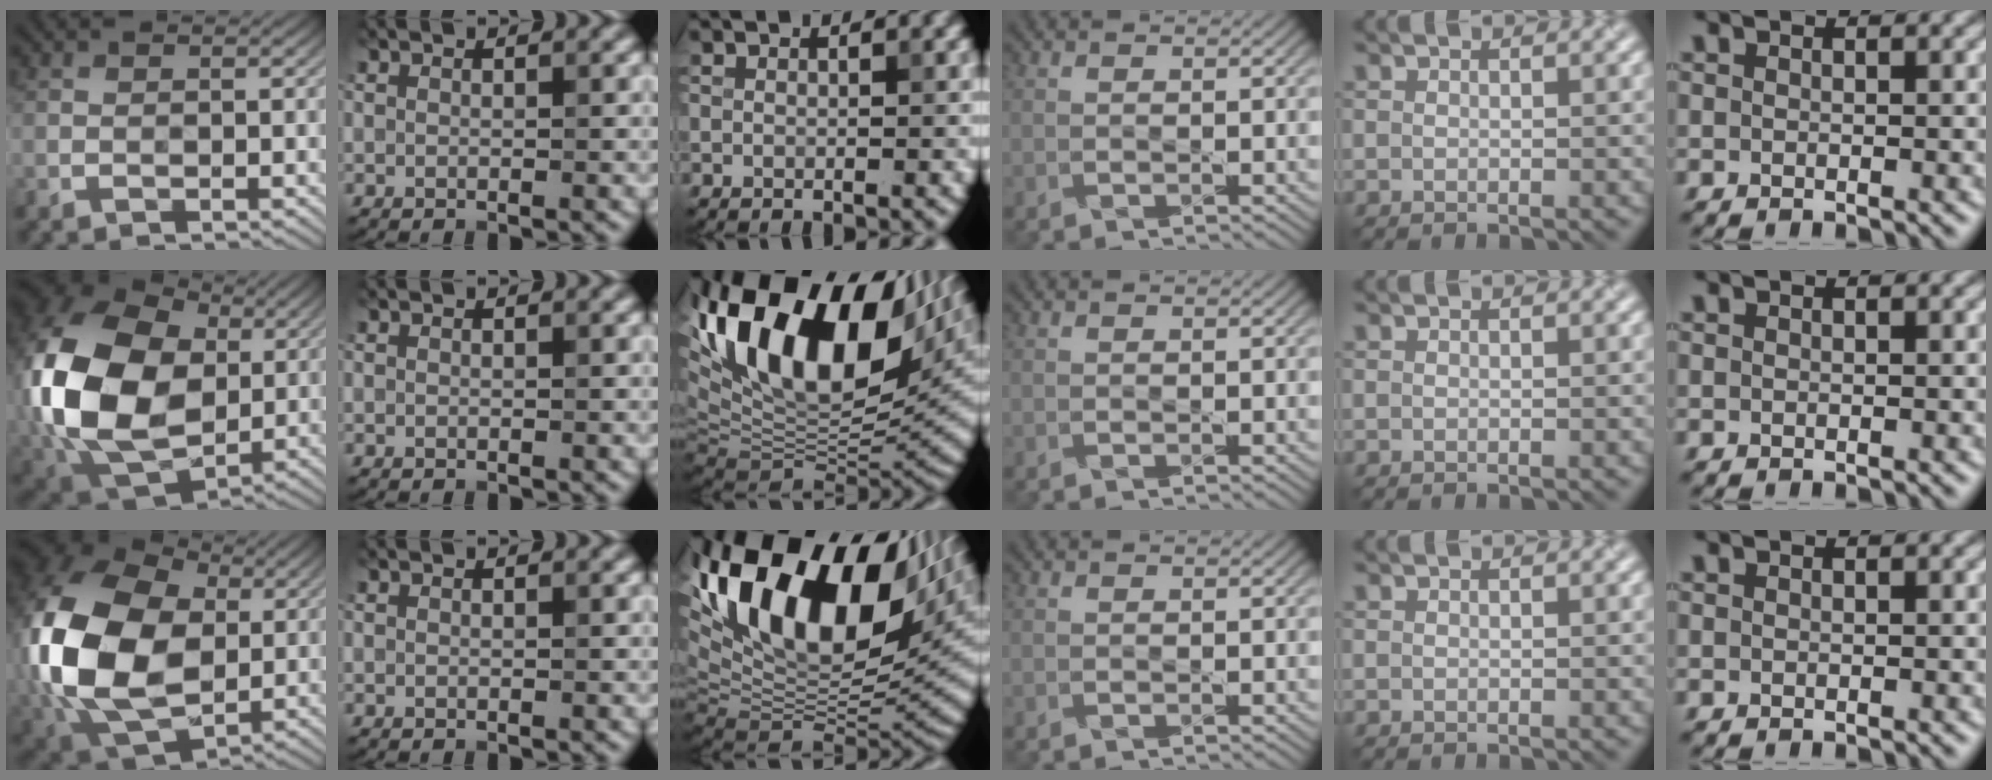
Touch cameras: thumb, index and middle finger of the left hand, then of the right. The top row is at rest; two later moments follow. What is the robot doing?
{"motion": "pour", "object": "watering can"}